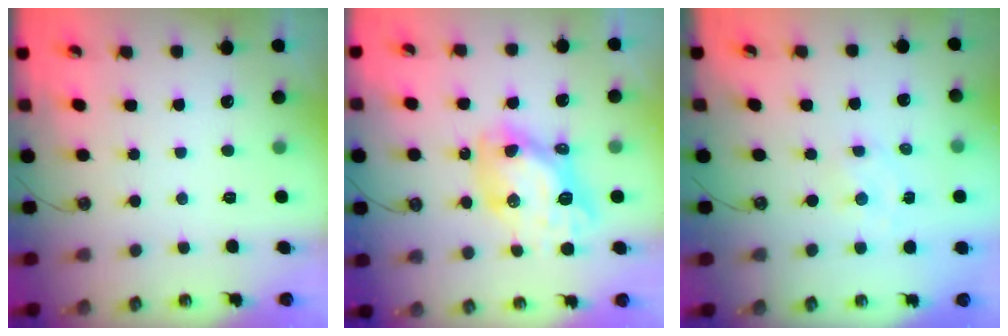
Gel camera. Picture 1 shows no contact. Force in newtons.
{"total": 13.0, "press": 12.9, "slide": 1.3}
{"total": 1.3, "press": 1.3, "slide": 0.2}